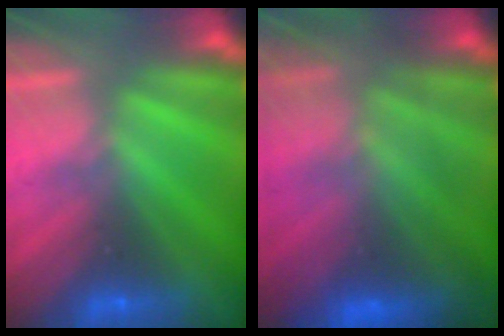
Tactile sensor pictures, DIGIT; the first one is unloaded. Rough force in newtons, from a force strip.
{"total": 9.0}